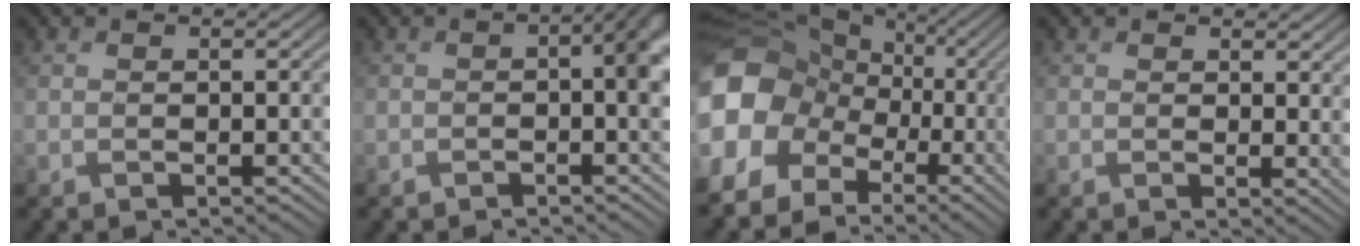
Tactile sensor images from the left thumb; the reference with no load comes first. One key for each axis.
{"total": 4.3, "fx": -0.5, "fy": 1.8, "fz": 3.9, "tx": -0.049, "ty": -0.001, "tz": -0.009}
{"total": 15.2, "fx": -2.1, "fy": 12.9, "fz": 7.7, "tx": -0.242, "ty": -0.022, "tz": -0.050}
{"total": 2.7, "fx": 1.4, "fy": 1.2, "fz": 1.9, "tx": -0.026, "ty": -0.005, "tz": 0.024}